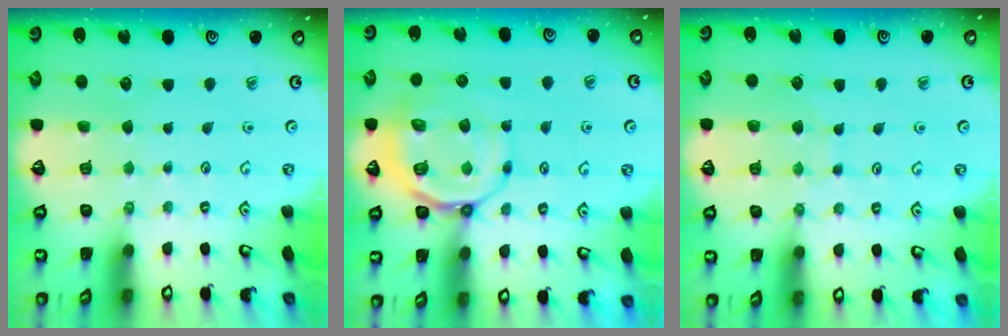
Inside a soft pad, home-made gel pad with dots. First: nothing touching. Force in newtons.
{"total": 11.1, "press": 10.8, "slide": 2.3}
{"total": 6.2, "press": 6.2, "slide": 0.5}